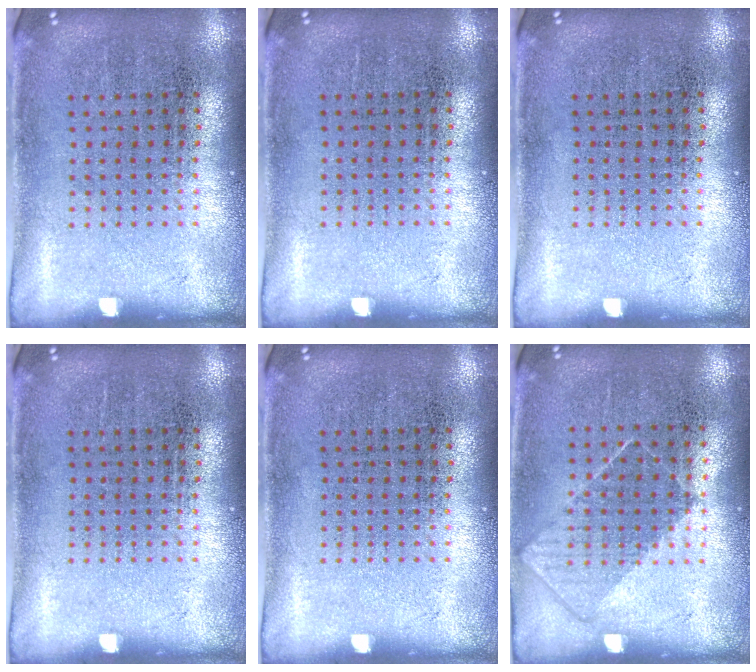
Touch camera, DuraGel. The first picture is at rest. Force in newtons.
{"total": 0.0}
{"total": 0.0}
{"total": 0.0}
{"total": 0.0}
{"total": 0.8, "press": 0.7, "slide": 0.4}